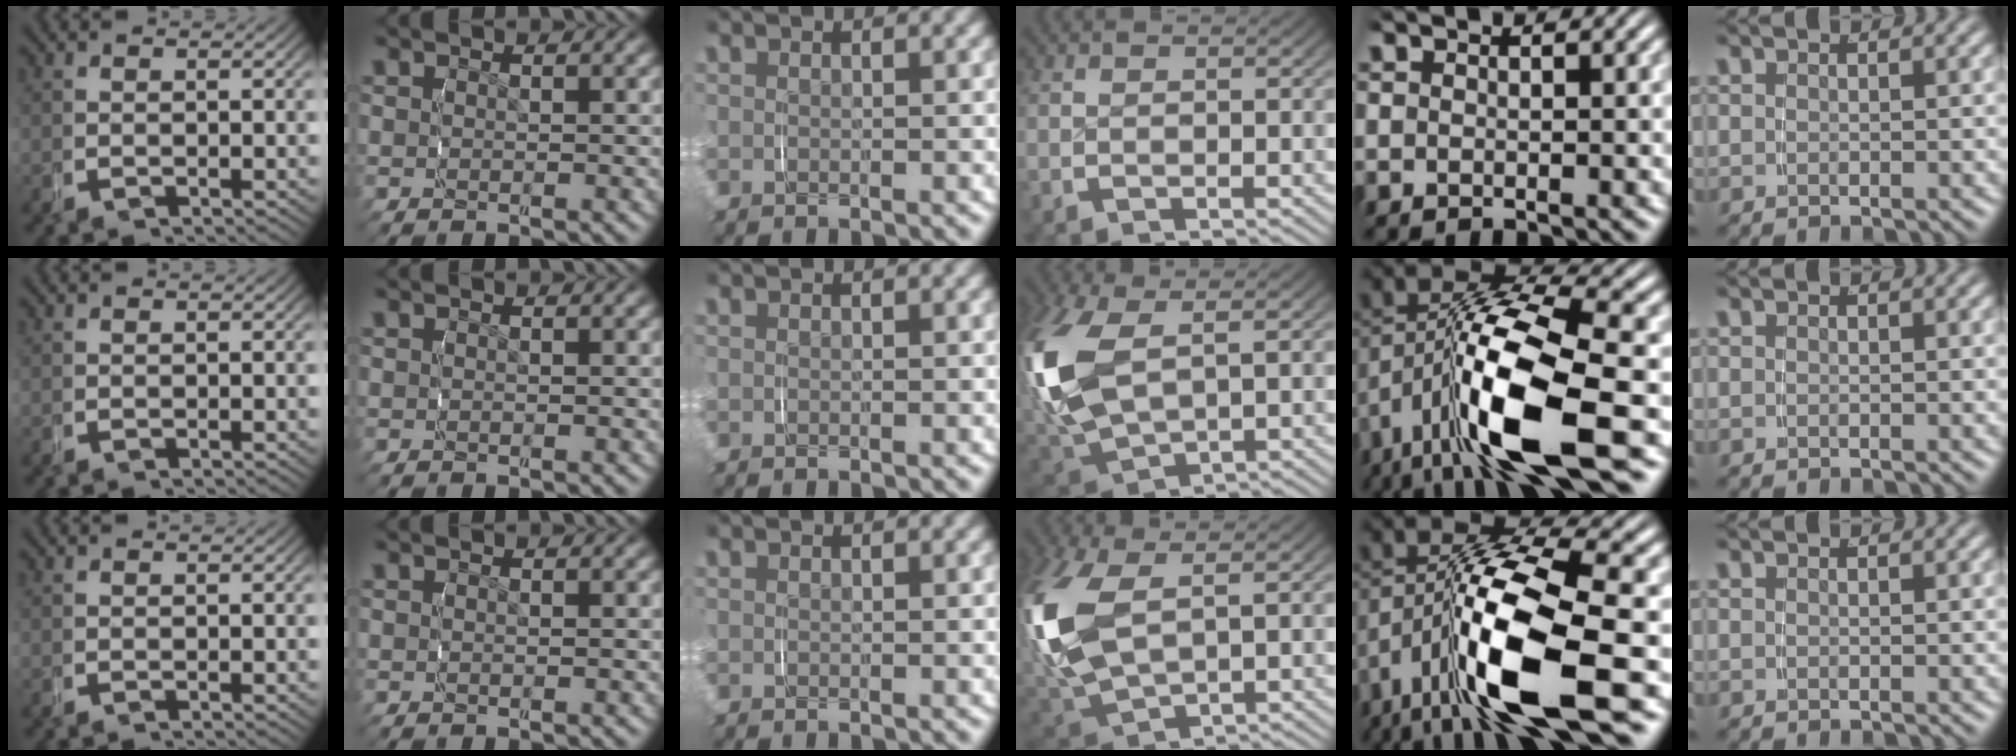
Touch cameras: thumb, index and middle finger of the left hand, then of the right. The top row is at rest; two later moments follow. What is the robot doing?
{"motion": "grasp_and_lifting", "object": "knife"}